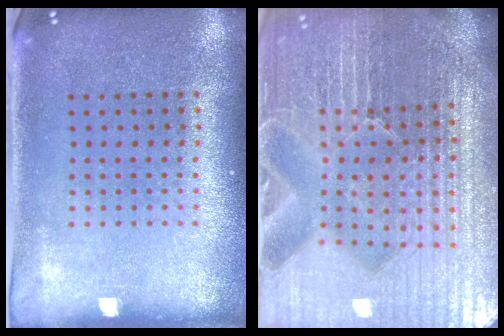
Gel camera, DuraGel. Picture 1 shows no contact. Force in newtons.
{"total": 6.7, "press": 5.9, "slide": 3.3}